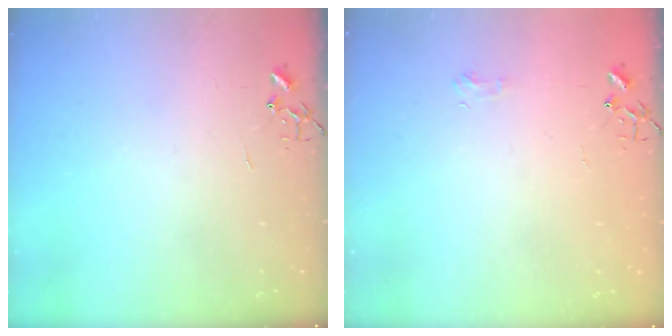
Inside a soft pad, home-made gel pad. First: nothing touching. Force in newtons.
{"total": 4.8, "press": 4.7, "slide": 0.6}